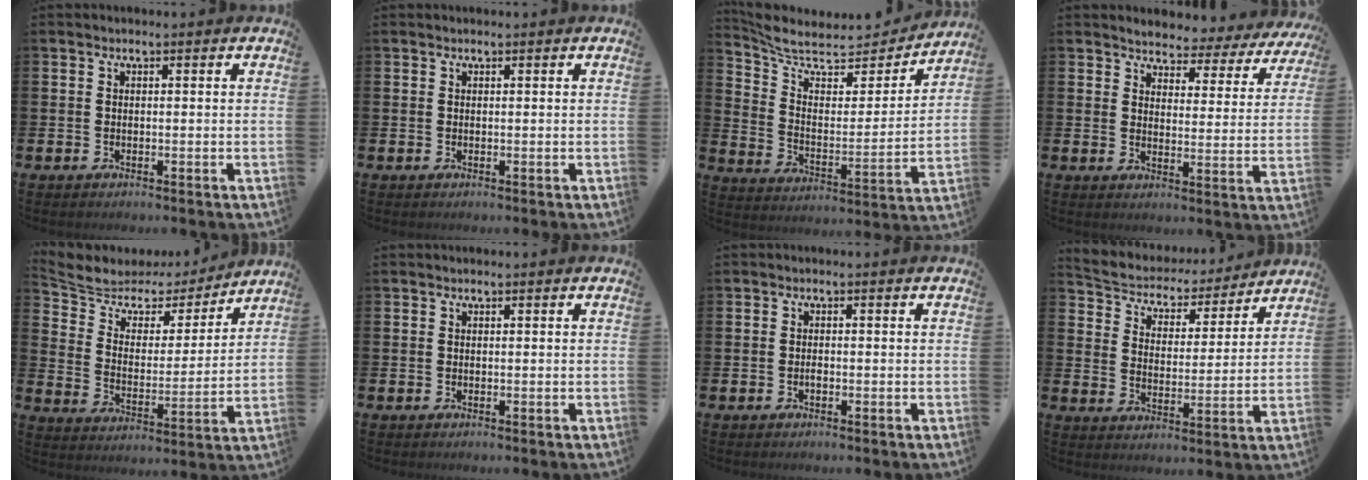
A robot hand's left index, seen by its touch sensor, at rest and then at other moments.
{"total": 0.0}
{"total": 7.6, "force": [6.5, 3.0, 2.4], "torque": [-0.085, -0.053, 0.108]}
{"total": 3.2, "force": [3.1, 0.8, 0.0], "torque": [-0.020, -0.032, 0.046]}
{"total": 6.3, "force": [5.4, 2.9, 1.3], "torque": [-0.060, -0.041, 0.088]}
{"total": 0.0}
{"total": 0.6, "force": [-0.3, 0.2, 0.4], "torque": [-0.002, -0.004, -0.007]}
{"total": 4.8, "force": [4.4, 1.8, 0.3], "torque": [-0.034, -0.040, 0.070]}